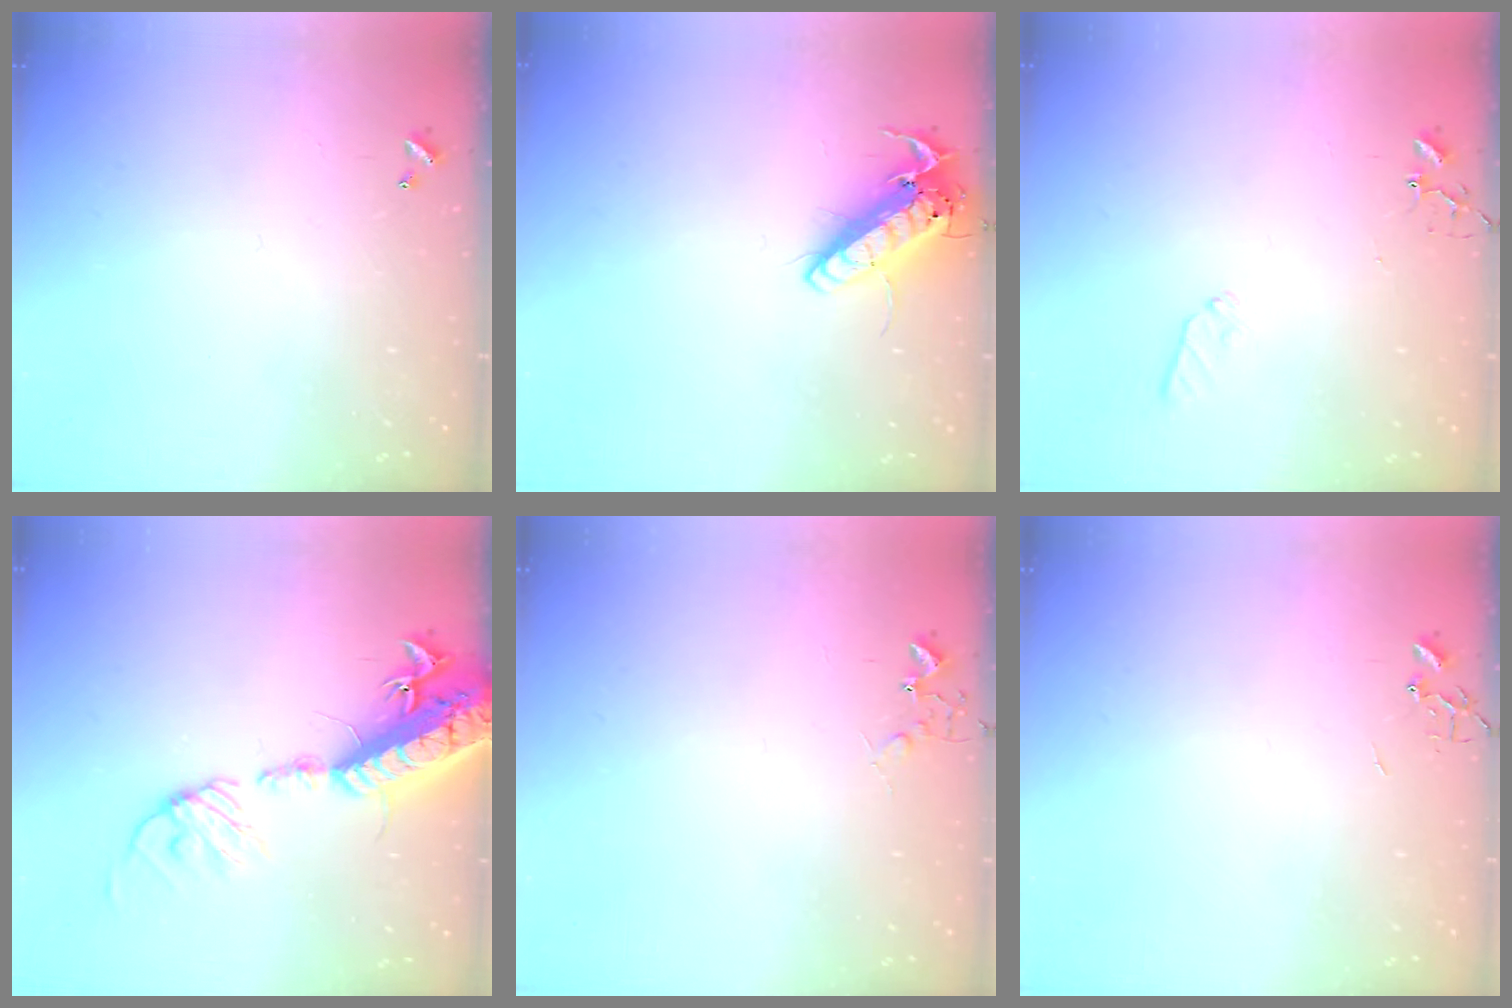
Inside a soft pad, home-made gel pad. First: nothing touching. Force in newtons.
{"total": 14.9, "press": 14.7, "slide": 2.8}
{"total": 6.6, "press": 6.5, "slide": 0.6}
{"total": 23.1, "press": 22.6, "slide": 4.7}
{"total": 6.6, "press": 6.6, "slide": 0.8}
{"total": 0.0}